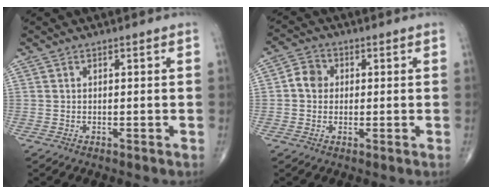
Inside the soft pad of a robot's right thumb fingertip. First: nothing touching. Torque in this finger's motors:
{"motor_torque": [-0.34, 0.37, 0.13, -0.08, 0.03]}